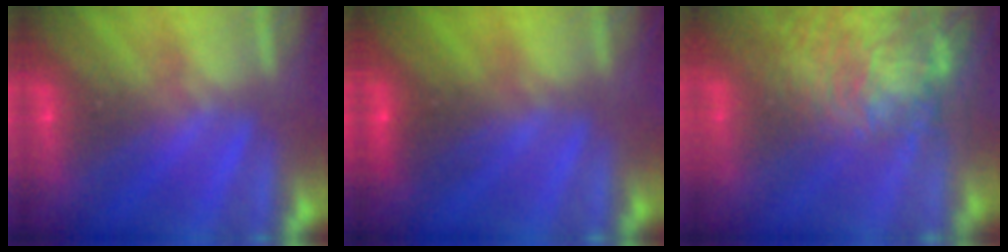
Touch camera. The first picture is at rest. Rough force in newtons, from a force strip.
{"total": 2.7}
{"total": 8.1}